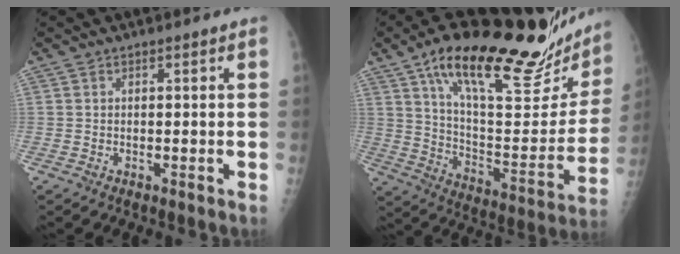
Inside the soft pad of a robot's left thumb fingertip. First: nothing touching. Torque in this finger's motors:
{"motor_torque": [0.31, 0.28, 1.43, -1.34, 0.11]}